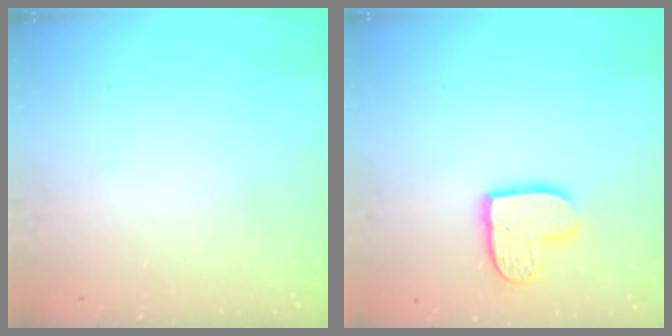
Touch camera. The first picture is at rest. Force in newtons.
{"total": 11.5, "press": 11.4, "slide": 1.0}